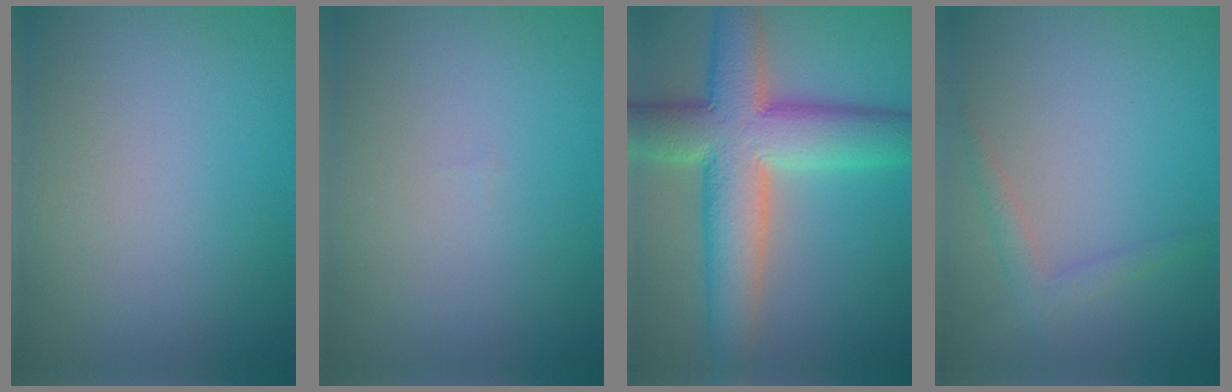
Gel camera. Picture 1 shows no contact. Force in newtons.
{"total": 0.0}
{"total": 10.9, "press": 10.9, "slide": 0.7}
{"total": 1.8, "press": 1.8, "slide": 0.1}